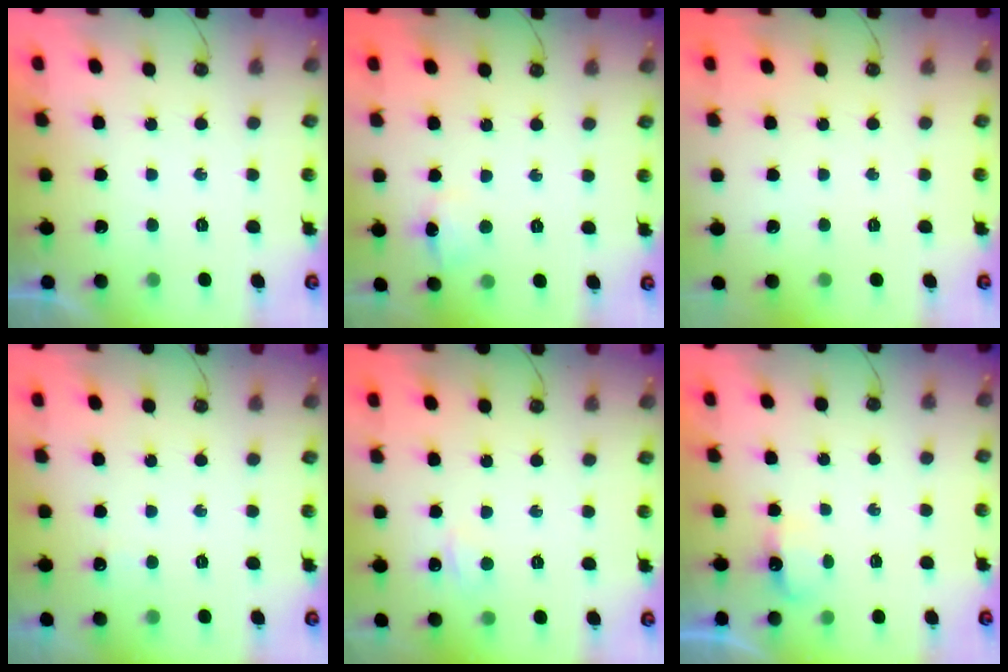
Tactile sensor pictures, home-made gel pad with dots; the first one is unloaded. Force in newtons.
{"total": 5.6, "press": 5.5, "slide": 0.8}
{"total": 0.0}
{"total": 3.3, "press": 3.2, "slide": 0.7}
{"total": 4.0, "press": 4.0, "slide": 0.6}
{"total": 4.0, "press": 3.9, "slide": 0.6}